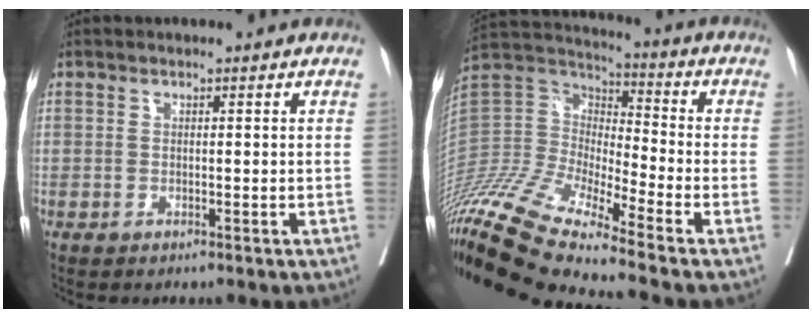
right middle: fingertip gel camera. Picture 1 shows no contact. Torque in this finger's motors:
{"motor_torque": [0.19, -1.95, 1.05, 0.21]}